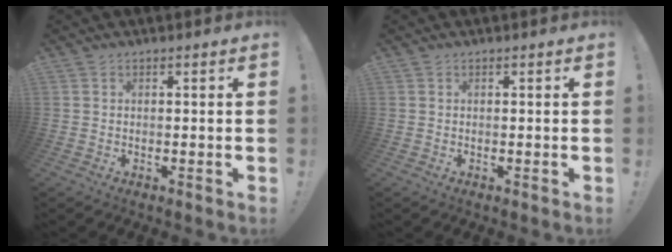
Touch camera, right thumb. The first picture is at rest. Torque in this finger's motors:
{"motor_torque": [-0.03, 0.03, -0.03, 0.02, 0.03]}